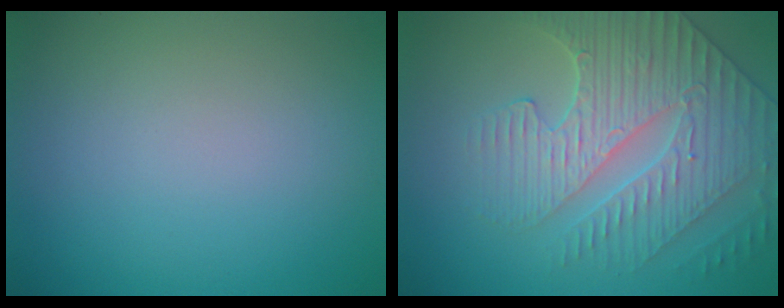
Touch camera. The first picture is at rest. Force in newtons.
{"total": 5.0, "press": 4.8, "slide": 1.2}